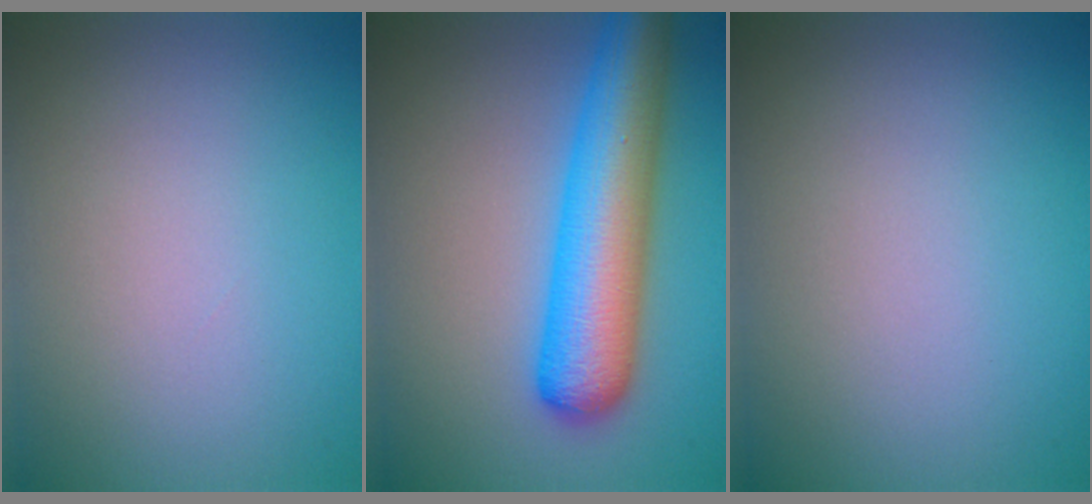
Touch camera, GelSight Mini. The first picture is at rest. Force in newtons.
{"total": 8.4, "press": 8.4, "slide": 0.3}
{"total": 0.0}